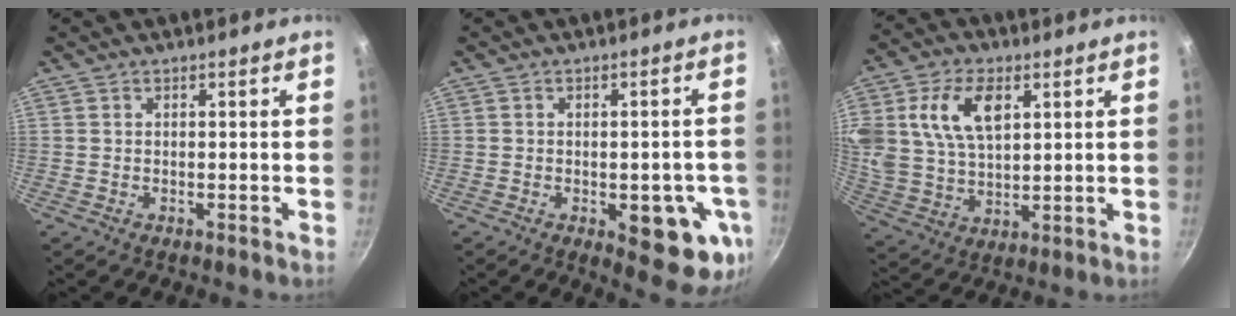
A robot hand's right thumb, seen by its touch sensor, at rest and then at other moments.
{"total": 11.4, "force": [-3.9, 4.6, 9.7], "torque": [-0.094, 0.009, -0.036]}
{"total": 15.1, "force": [5.1, 9.0, 11.0], "torque": [-0.206, -0.004, 0.103]}